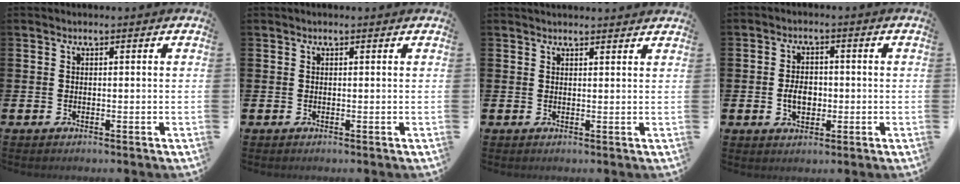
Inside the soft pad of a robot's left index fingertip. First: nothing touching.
{"total": 0.0}
{"total": 1.6, "force": [1.6, 0.2, 0.0], "torque": [0.010, -0.009, 0.026]}
{"total": 3.8, "force": [-0.5, 2.6, 2.7], "torque": [-0.030, -0.003, -0.017]}